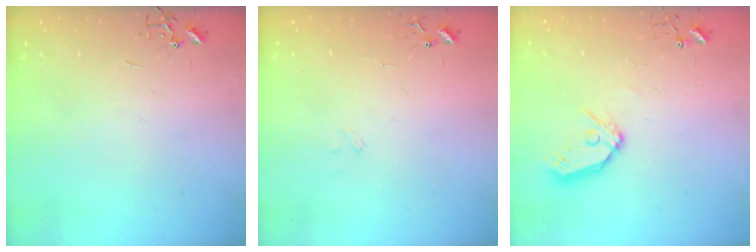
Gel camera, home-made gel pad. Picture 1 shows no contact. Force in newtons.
{"total": 7.6, "press": 7.6, "slide": 0.5}
{"total": 9.9, "press": 9.8, "slide": 1.3}